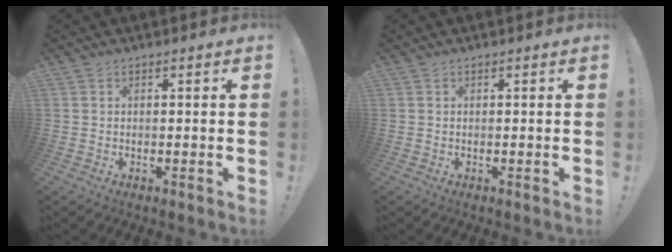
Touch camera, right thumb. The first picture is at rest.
{"total": 0.0}